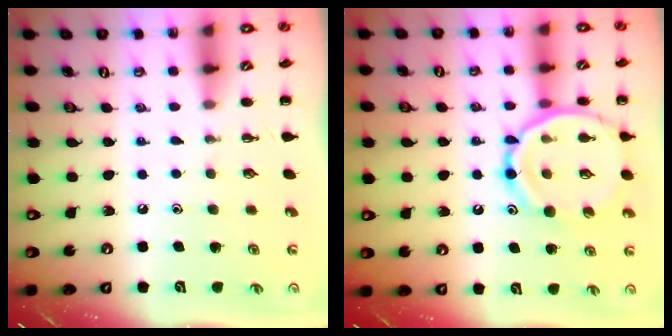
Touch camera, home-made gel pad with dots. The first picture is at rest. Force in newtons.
{"total": 17.7, "press": 17.5, "slide": 2.1}